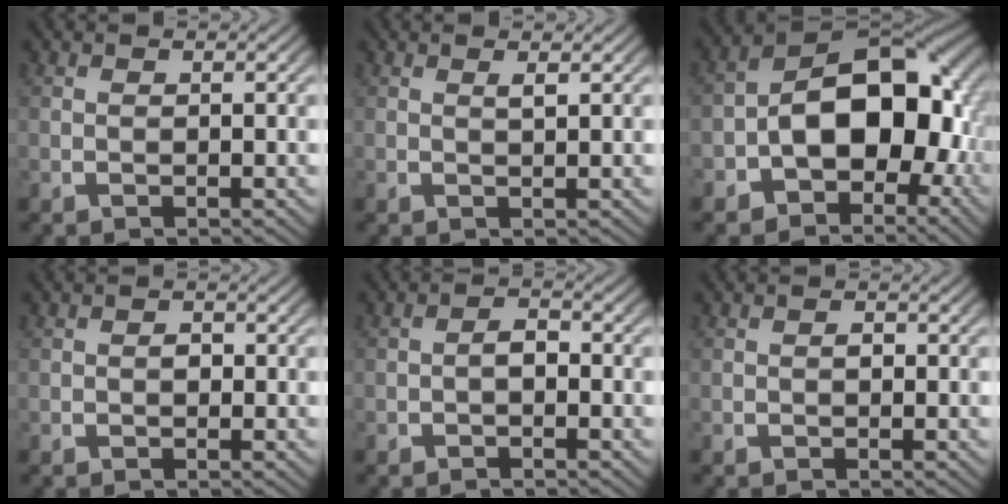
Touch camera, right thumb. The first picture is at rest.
{"total": 0.8, "force": [0.5, 0.0, 0.5], "torque": [-0.012, 0.000, 0.012]}
{"total": 14.2, "force": [-1.6, 9.2, 10.7], "torque": [-0.163, -0.033, -0.014]}
{"total": 0.8, "force": [-0.2, 0.7, 0.5], "torque": [-0.011, -0.002, -0.005]}
{"total": 1.6, "force": [-0.7, 1.0, 1.0], "torque": [-0.019, 0.000, -0.014]}
{"total": 0.6, "force": [-0.2, 0.5, 0.4], "torque": [-0.007, 0.001, -0.005]}